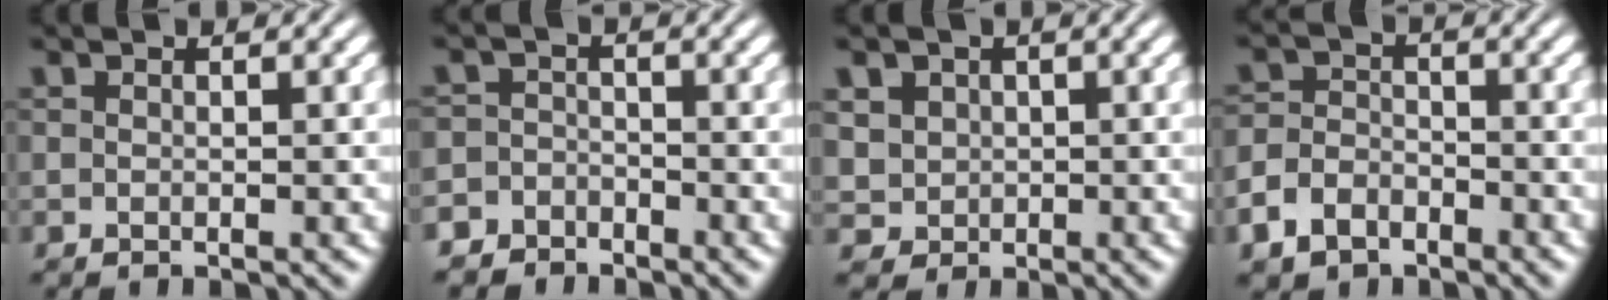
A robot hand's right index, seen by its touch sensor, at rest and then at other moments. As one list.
[{"total": 3.9, "force": [-3.4, 2.1, -0.2], "torque": [0.014, -0.014, -0.060]}, {"total": 5.0, "force": [0.4, 4.6, 1.8], "torque": [-0.053, -0.034, 0.022]}, {"total": 4.2, "force": [-2.9, 2.8, 1.0], "torque": [-0.013, -0.018, -0.045]}]